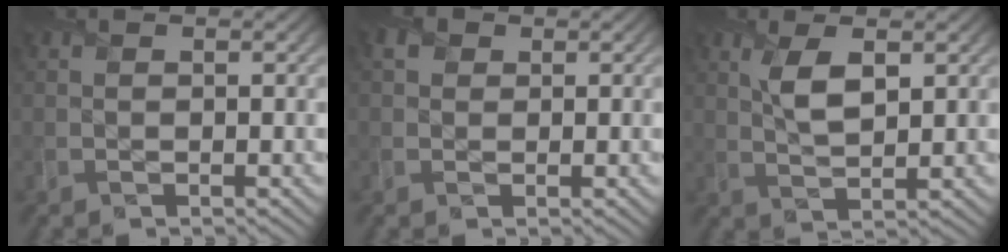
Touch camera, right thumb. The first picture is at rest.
{"total": 1.7, "force": [0.5, 1.5, 0.5], "torque": [-0.012, -0.001, 0.004]}
{"total": 4.5, "force": [1.7, 1.9, 3.7], "torque": [-0.083, 0.000, 0.036]}